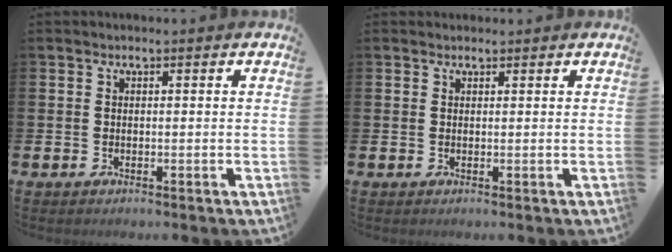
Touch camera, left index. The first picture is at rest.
{"total": 0.8, "force": [0.7, 0.3, 0.0], "torque": [0.009, 0.001, 0.011]}